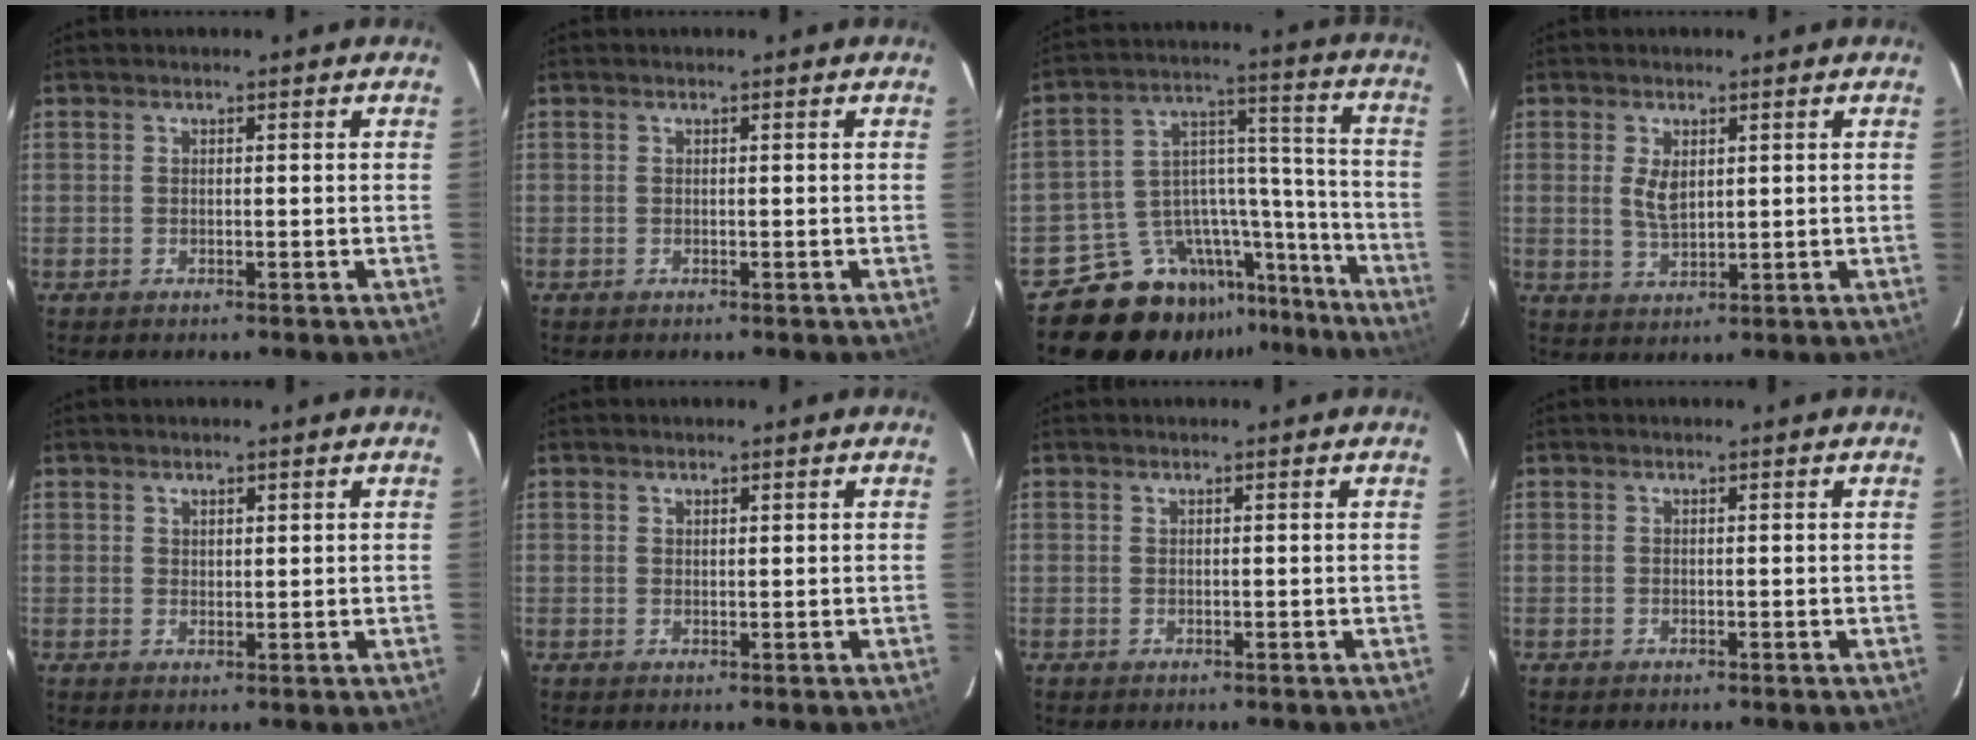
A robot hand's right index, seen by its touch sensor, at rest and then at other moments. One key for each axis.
{"total": 0.0}
{"total": 19.1, "fx": -16.6, "fy": 8.6, "fz": 4.1, "tx": -0.061, "ty": 0.074, "tz": -0.246}
{"total": 4.1, "fx": 1.0, "fy": 2.2, "fz": 3.3, "tx": -0.063, "ty": -0.003, "tz": 0.024}
{"total": 1.4, "fx": 1.1, "fy": 0.8, "fz": 0.4, "tx": -0.003, "ty": 0.002, "tz": 0.019}
{"total": 0.8, "fx": 0.7, "fy": 0.3, "fz": 0.2, "tx": -0.004, "ty": 0.001, "tz": 0.013}
{"total": 0.0}
{"total": 0.0}